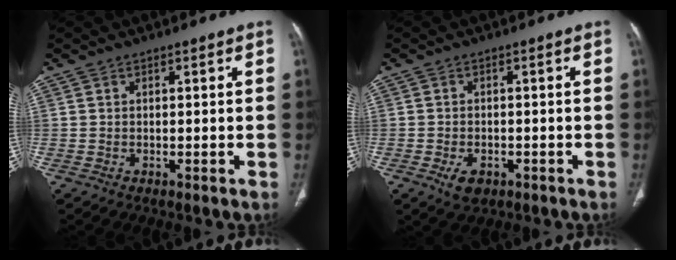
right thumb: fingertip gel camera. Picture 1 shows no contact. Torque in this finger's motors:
{"motor_torque": [-0.31, 0.07, -0.03, 0.22, 0.09]}